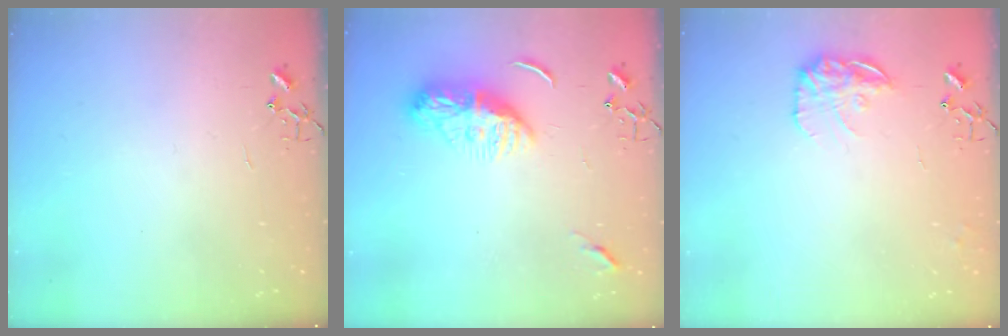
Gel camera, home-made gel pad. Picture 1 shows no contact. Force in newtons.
{"total": 12.5, "press": 12.5, "slide": 1.1}
{"total": 12.9, "press": 12.8, "slide": 0.6}